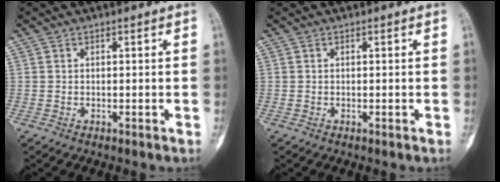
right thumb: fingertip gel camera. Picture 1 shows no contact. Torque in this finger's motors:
{"motor_torque": [0.12, 0.10, -0.26, 0.22, 0.00]}